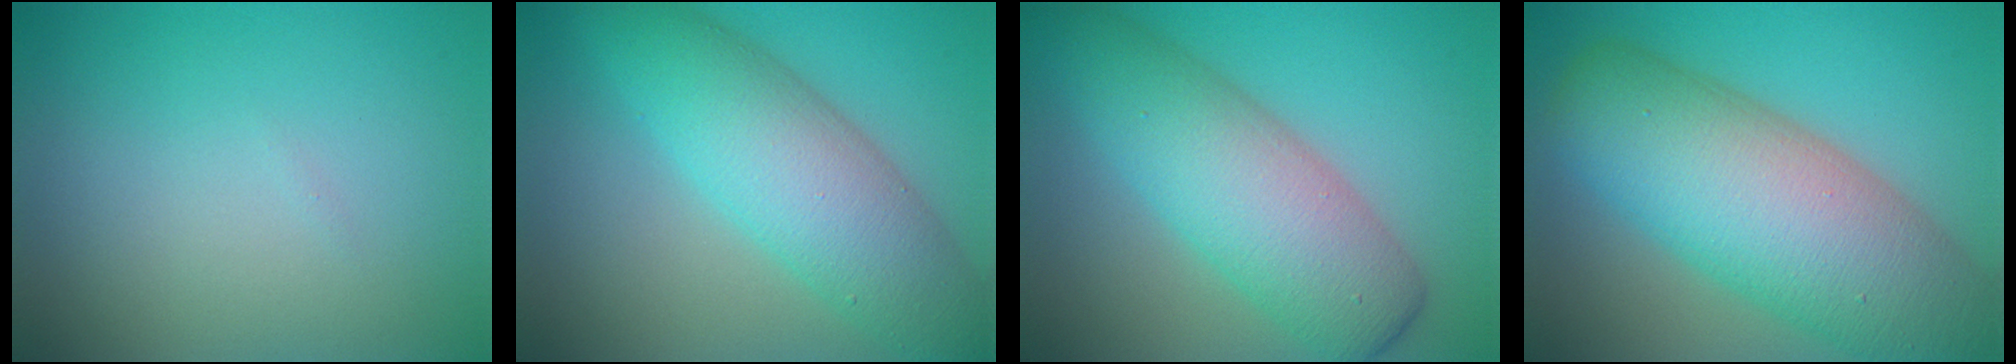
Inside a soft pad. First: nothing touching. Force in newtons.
{"total": 8.7, "press": 8.7, "slide": 0.1}
{"total": 8.6, "press": 8.6, "slide": 0.2}
{"total": 14.3, "press": 14.3, "slide": 0.7}